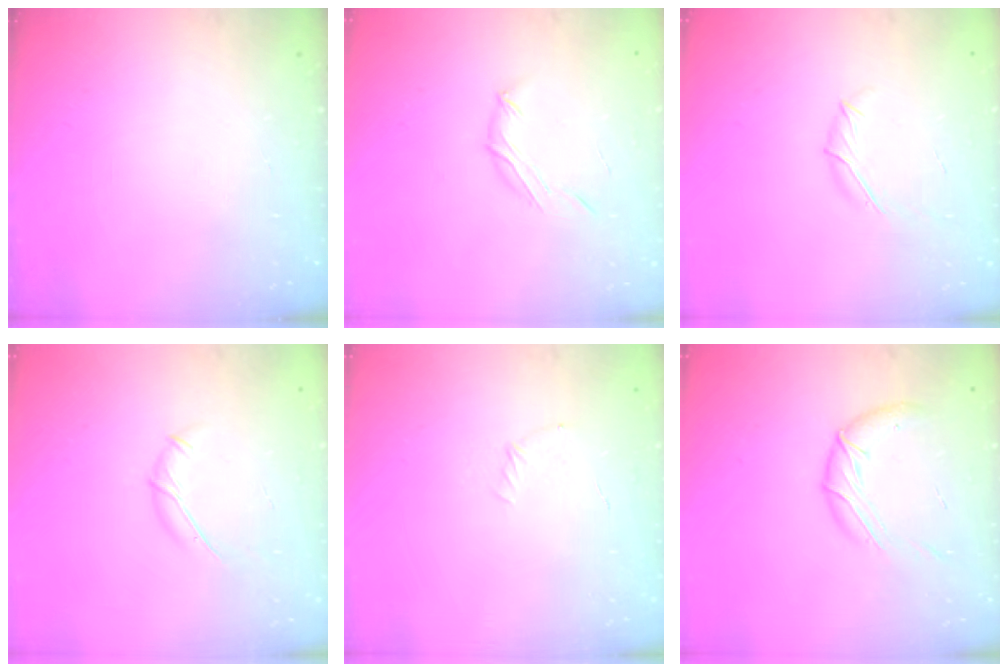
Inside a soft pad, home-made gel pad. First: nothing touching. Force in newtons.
{"total": 5.7, "press": 5.6, "slide": 1.1}
{"total": 6.0, "press": 5.9, "slide": 1.0}
{"total": 6.6, "press": 6.5, "slide": 1.4}
{"total": 4.2, "press": 4.0, "slide": 1.1}
{"total": 9.5, "press": 9.4, "slide": 1.1}